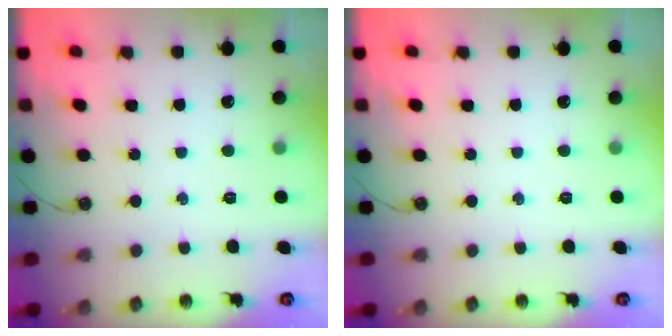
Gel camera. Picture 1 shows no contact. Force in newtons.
{"total": 0.0}